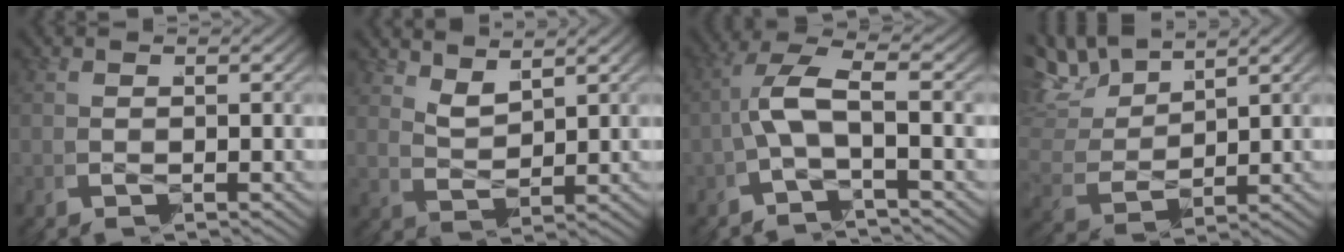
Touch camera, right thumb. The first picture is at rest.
{"total": 2.5, "force": [1.9, 1.0, 1.3], "torque": [-0.027, -0.002, 0.038]}
{"total": 5.8, "force": [-0.6, 2.6, 5.2], "torque": [-0.113, 0.001, -0.019]}
{"total": 7.2, "force": [4.9, 4.3, 3.1], "torque": [-0.077, 0.027, 0.072]}